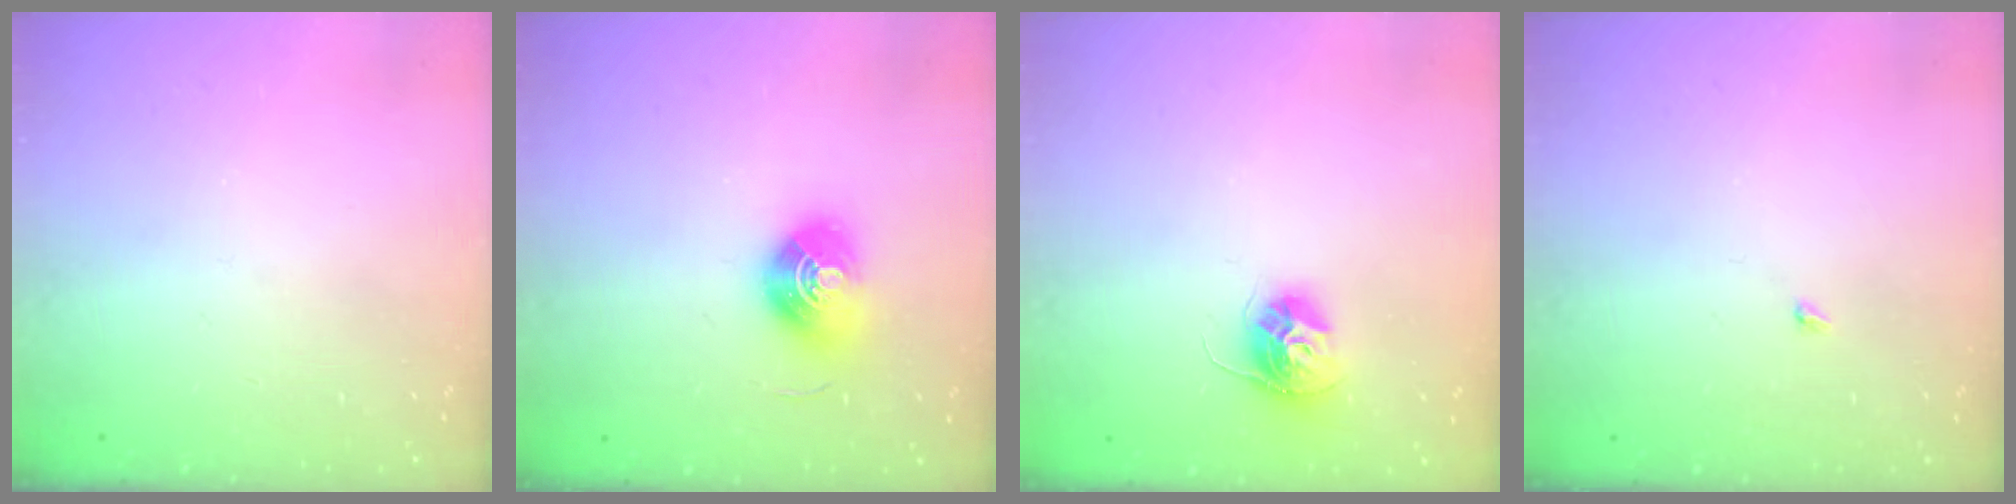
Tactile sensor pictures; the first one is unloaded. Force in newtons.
{"total": 9.9, "press": 9.9, "slide": 0.9}
{"total": 11.3, "press": 11.2, "slide": 0.8}
{"total": 1.9, "press": 1.9, "slide": 0.3}